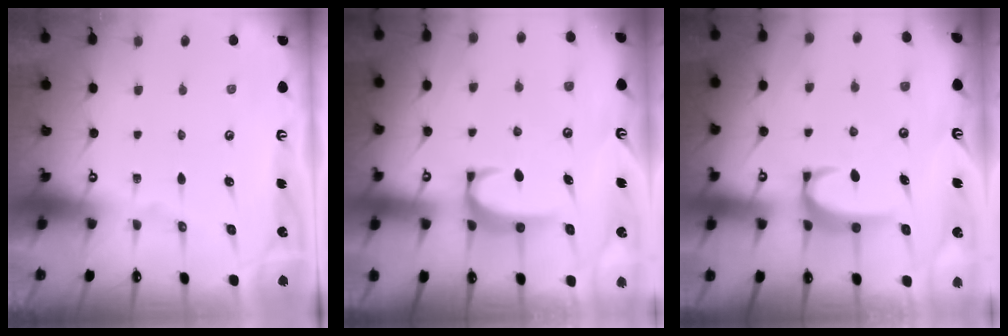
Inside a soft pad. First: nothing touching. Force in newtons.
{"total": 3.0, "press": 3.0, "slide": 0.5}
{"total": 3.5, "press": 3.5, "slide": 0.5}